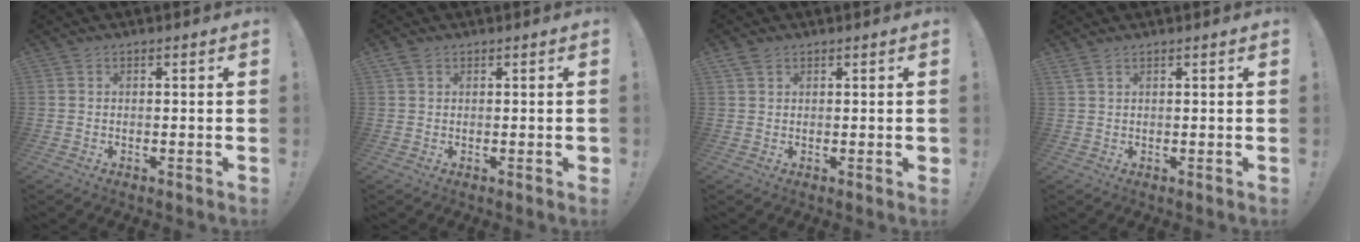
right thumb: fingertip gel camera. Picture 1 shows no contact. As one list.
[{"total": 1.8, "force": [0.7, 1.0, 1.4], "torque": [-0.026, 0.003, 0.015]}, {"total": 2.3, "force": [1.3, 1.1, 1.6], "torque": [-0.025, -0.002, 0.024]}, {"total": 1.8, "force": [1.1, 0.5, 1.3], "torque": [-0.030, 0.002, 0.022]}]